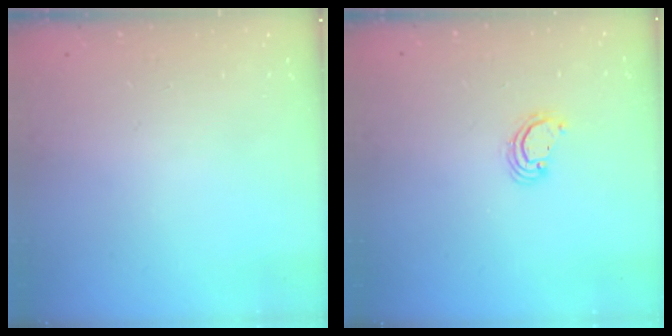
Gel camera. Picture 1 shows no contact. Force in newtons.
{"total": 3.0, "press": 3.0, "slide": 0.3}